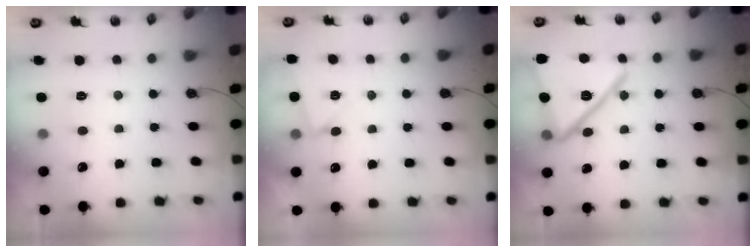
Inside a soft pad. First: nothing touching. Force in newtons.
{"total": 4.5, "press": 3.7, "slide": 2.6}
{"total": 21.2, "press": 21.2, "slide": 1.6}